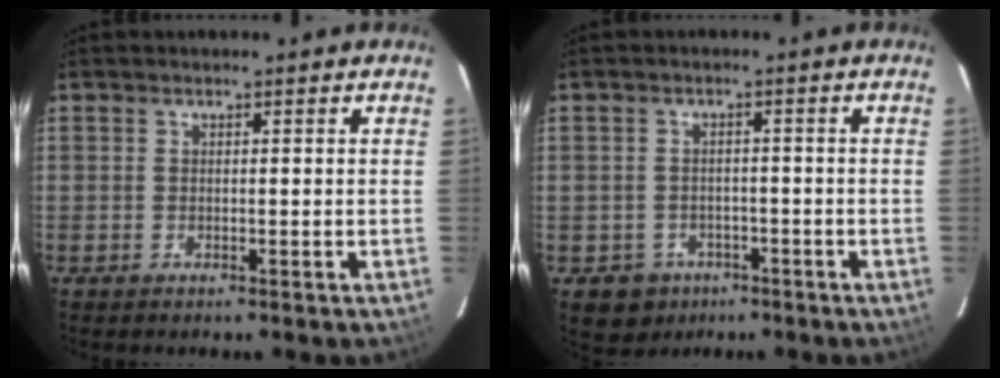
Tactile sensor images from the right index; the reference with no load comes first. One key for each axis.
{"total": 5.9, "fx": -3.0, "fy": 5.0, "fz": 1.1, "tx": -0.033, "ty": 0.018, "tz": -0.034}